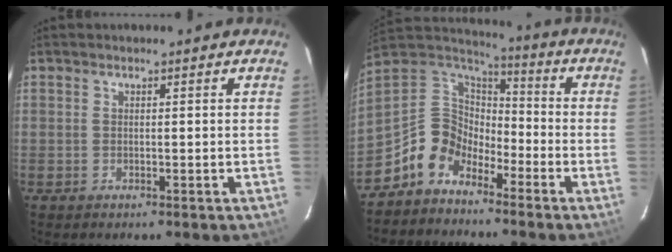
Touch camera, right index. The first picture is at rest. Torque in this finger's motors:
{"motor_torque": [0.72, -0.64, -0.07, -0.09]}